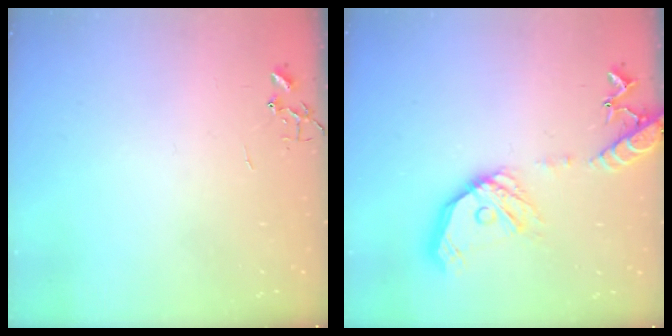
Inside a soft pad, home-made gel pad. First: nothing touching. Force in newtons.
{"total": 17.9, "press": 17.7, "slide": 2.6}